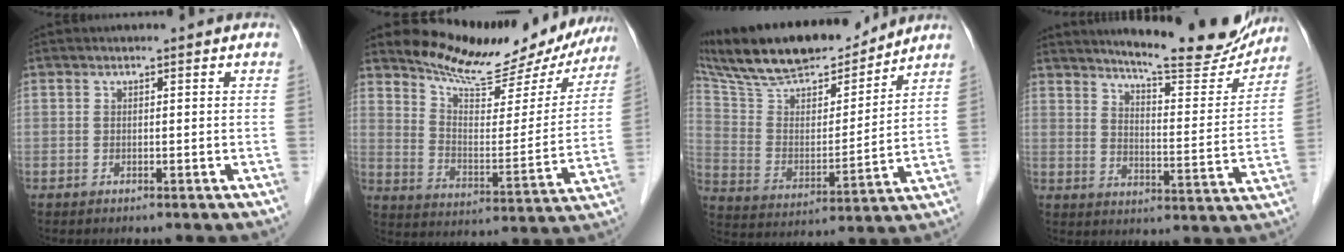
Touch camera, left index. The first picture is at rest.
{"total": 19.5, "force": [17.7, 5.3, 6.4], "torque": [-0.089, -0.031, 0.237]}
{"total": 21.1, "force": [18.0, 4.9, 10.0], "torque": [-0.178, 0.017, 0.312]}
{"total": 17.1, "force": [15.7, 1.8, 6.5], "torque": [-0.092, -0.052, 0.203]}